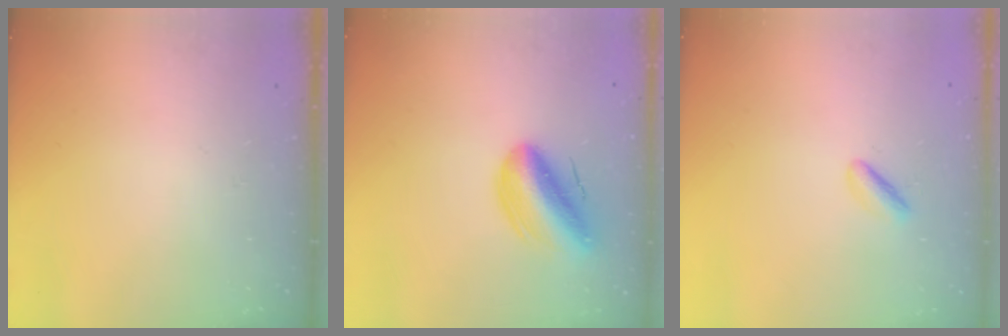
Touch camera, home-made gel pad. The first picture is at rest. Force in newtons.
{"total": 13.1, "press": 12.6, "slide": 3.7}
{"total": 2.2, "press": 1.8, "slide": 1.3}